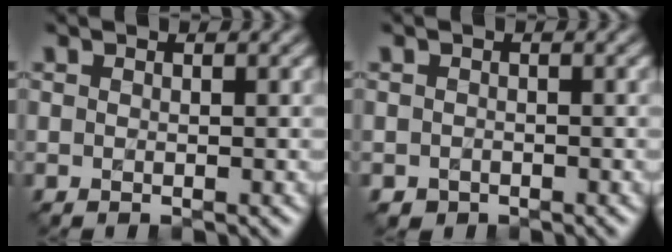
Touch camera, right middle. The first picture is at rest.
{"total": 0.8, "force": [-0.5, 0.7, 0.0], "torque": [0.000, -0.006, -0.006]}